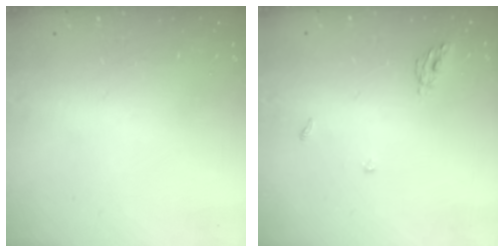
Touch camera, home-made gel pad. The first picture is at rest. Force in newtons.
{"total": 5.2, "press": 5.1, "slide": 0.3}